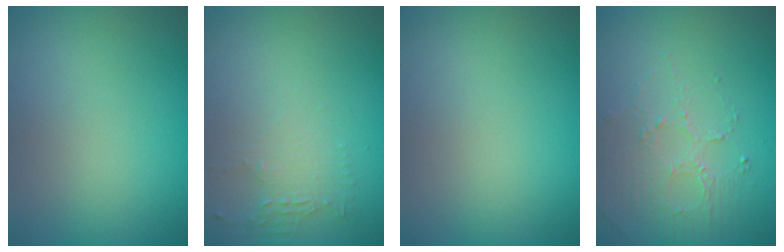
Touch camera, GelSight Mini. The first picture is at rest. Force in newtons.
{"total": 2.2, "press": 1.7, "slide": 1.4}
{"total": 0.0}
{"total": 1.9, "press": 1.5, "slide": 1.1}